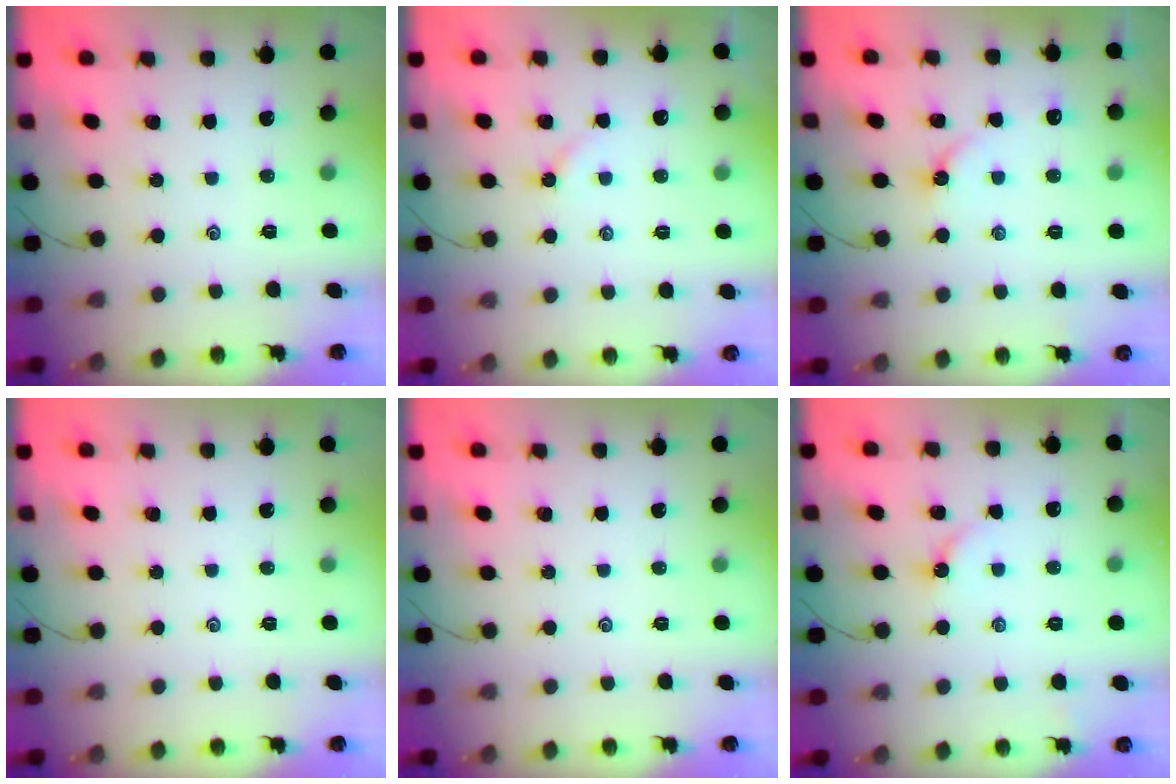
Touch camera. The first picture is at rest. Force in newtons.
{"total": 3.0, "press": 3.0, "slide": 0.4}
{"total": 2.9, "press": 2.9, "slide": 0.5}
{"total": 0.0}
{"total": 0.0}
{"total": 2.6, "press": 2.5, "slide": 0.4}